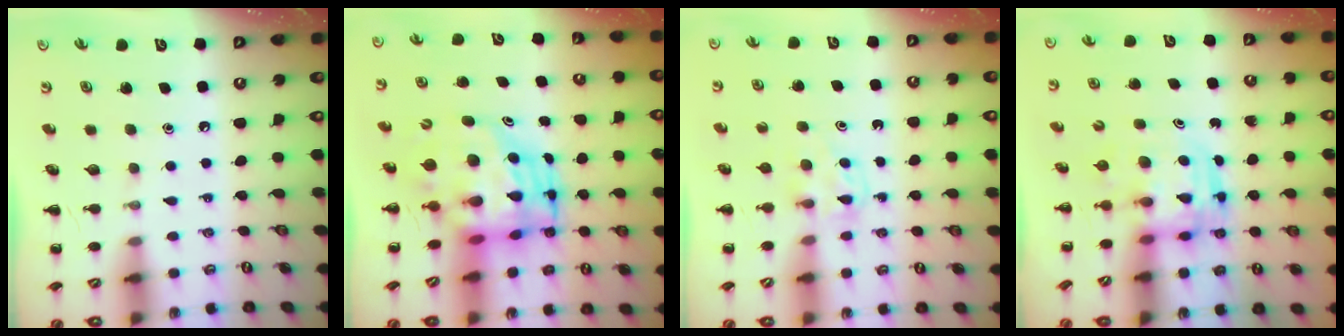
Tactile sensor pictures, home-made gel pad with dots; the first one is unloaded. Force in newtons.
{"total": 6.9, "press": 6.6, "slide": 1.9}
{"total": 3.6, "press": 3.3, "slide": 1.3}
{"total": 3.0, "press": 3.0, "slide": 0.3}